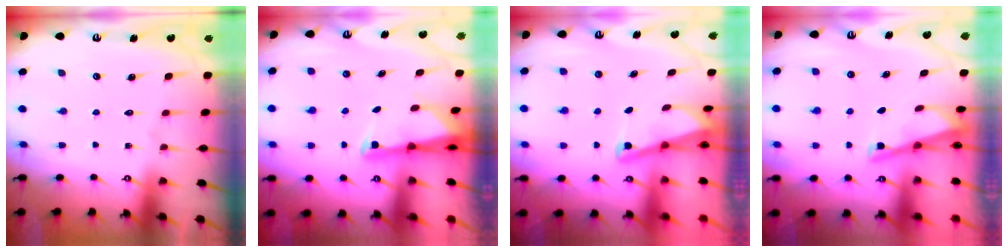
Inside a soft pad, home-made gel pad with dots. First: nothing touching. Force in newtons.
{"total": 2.6, "press": 2.6, "slide": 0.5}
{"total": 2.0, "press": 2.0, "slide": 0.4}
{"total": 2.7, "press": 2.7, "slide": 0.2}